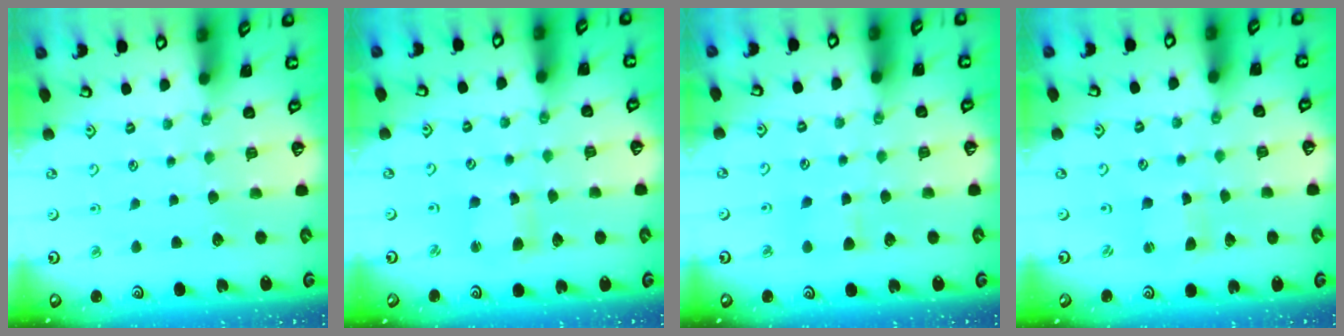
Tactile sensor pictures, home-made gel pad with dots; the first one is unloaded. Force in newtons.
{"total": 3.3, "press": 3.3, "slide": 0.4}
{"total": 4.5, "press": 4.4, "slide": 0.6}
{"total": 1.7, "press": 1.6, "slide": 0.3}